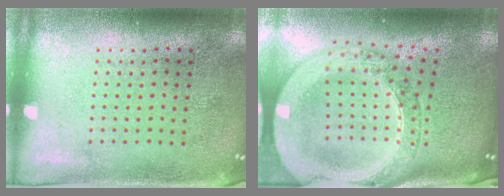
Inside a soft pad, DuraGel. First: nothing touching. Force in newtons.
{"total": 4.0, "press": 3.1, "slide": 2.5}